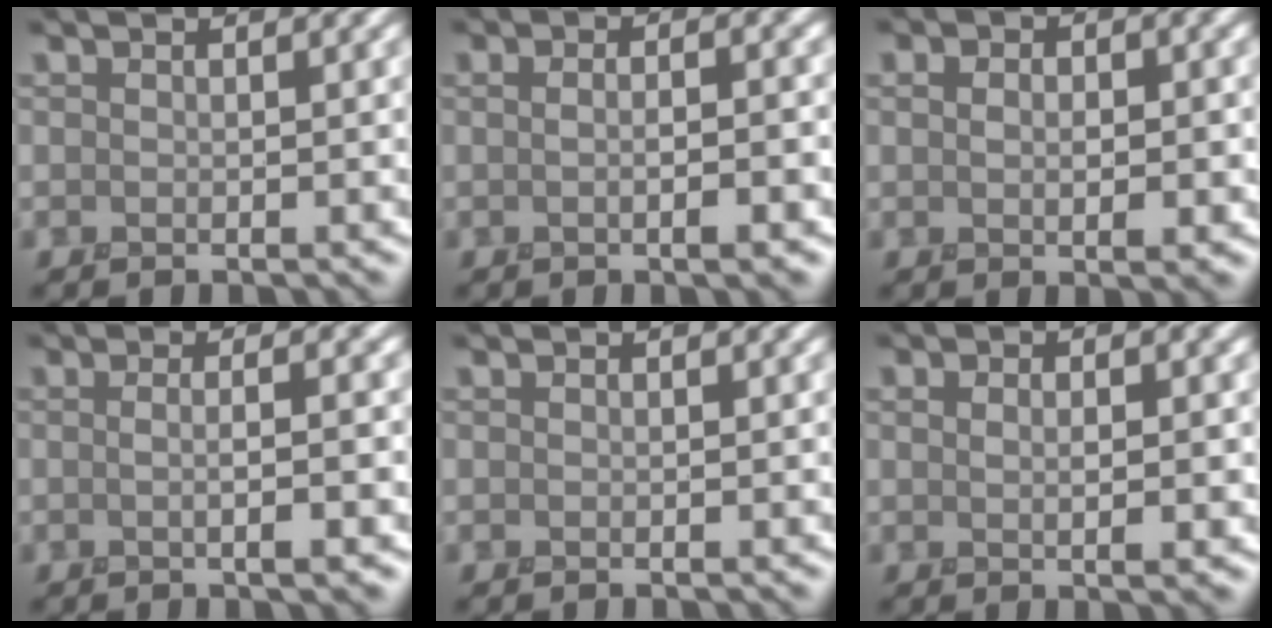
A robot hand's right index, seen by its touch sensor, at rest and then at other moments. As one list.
[{"total": 3.6, "force": [-0.2, 1.5, 3.3], "torque": [-0.025, 0.000, -0.008]}, {"total": 3.5, "force": [0.3, 2.2, 2.7], "torque": [-0.027, 0.005, -0.004]}, {"total": 3.5, "force": [-0.3, 0.9, 3.4], "torque": [-0.033, 0.001, -0.011]}, {"total": 0.0}, {"total": 2.4, "force": [0.2, 1.0, 2.1], "torque": [-0.033, -0.004, 0.007]}]